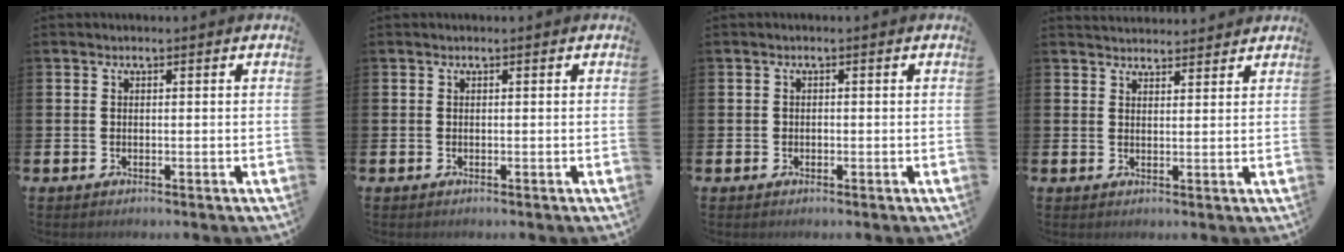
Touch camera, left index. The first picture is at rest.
{"total": 0.0}
{"total": 0.7, "force": [-0.2, 0.6, 0.2], "torque": [0.002, 0.002, -0.007]}
{"total": 2.8, "force": [2.8, 0.6, -0.1], "torque": [0.008, -0.016, 0.049]}